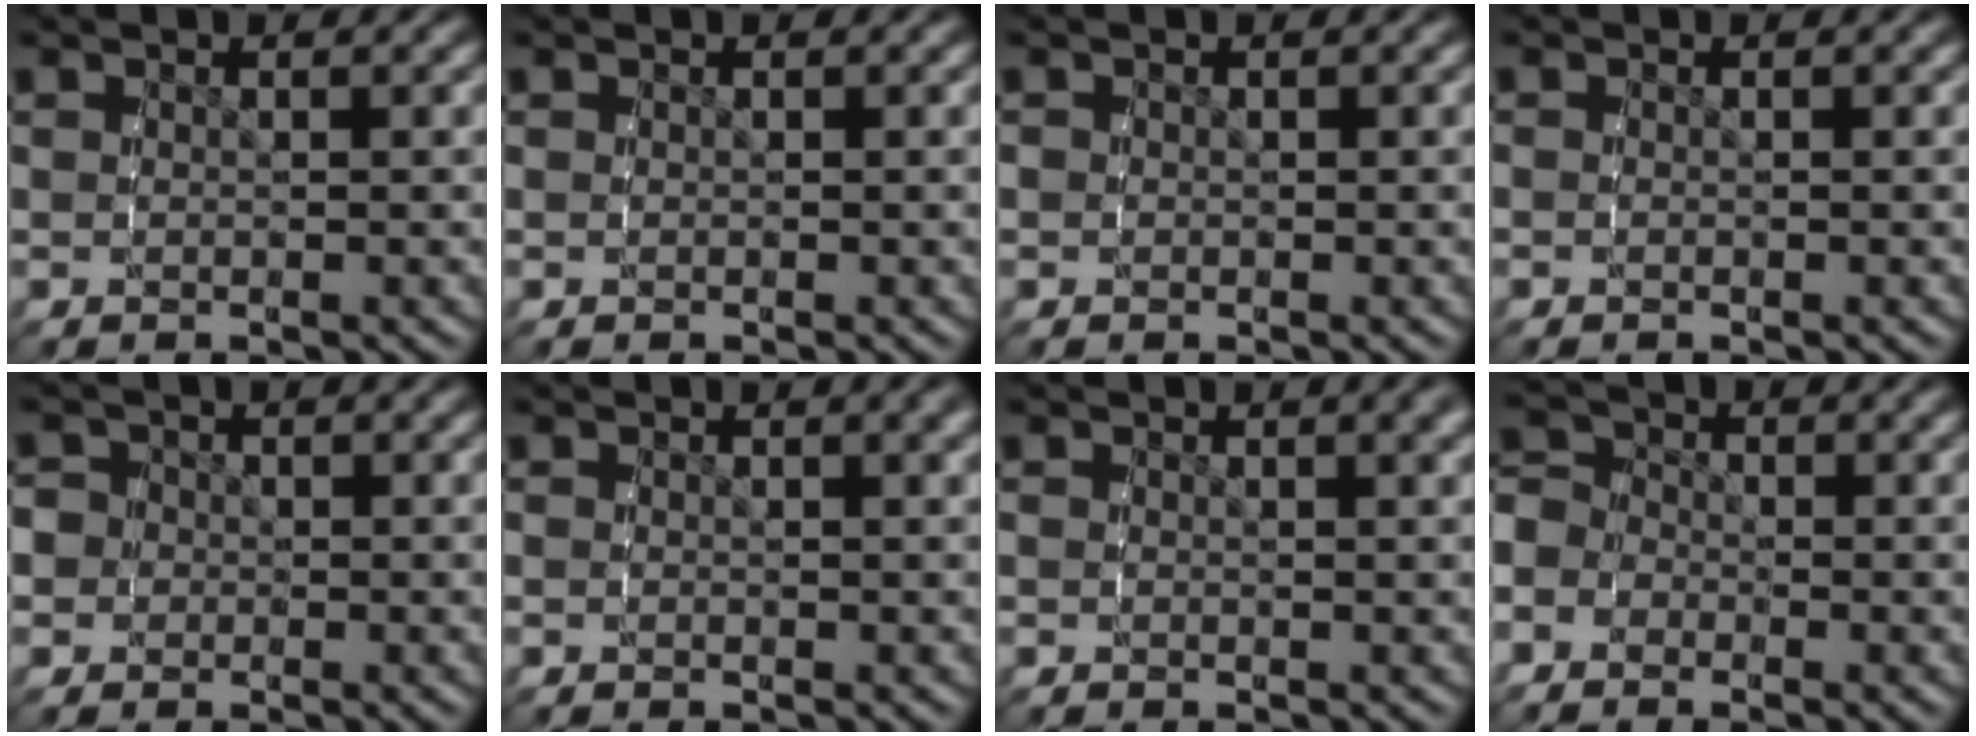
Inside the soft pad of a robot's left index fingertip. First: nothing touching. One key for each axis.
{"total": 0.0}
{"total": 0.8, "fx": -0.2, "fy": 0.7, "fz": 0.0, "tx": -0.004, "ty": -0.003, "tz": -0.006}
{"total": 0.7, "fx": -0.5, "fy": 0.5, "fz": 0.1, "tx": 0.001, "ty": -0.004, "tz": -0.012}
{"total": 4.5, "fx": -0.4, "fy": 4.3, "fz": 1.2, "tx": -0.047, "ty": 0.000, "tz": -0.025}
{"total": 1.0, "fx": -0.2, "fy": 0.7, "fz": 0.6, "tx": -0.005, "ty": 0.002, "tz": -0.010}
{"total": 1.0, "fx": 0.1, "fy": 0.6, "fz": 0.8, "tx": -0.006, "ty": 0.003, "tz": -0.007}
{"total": 5.8, "fx": -0.7, "fy": 5.3, "fz": 2.2, "tx": -0.055, "ty": -0.005, "tz": -0.032}